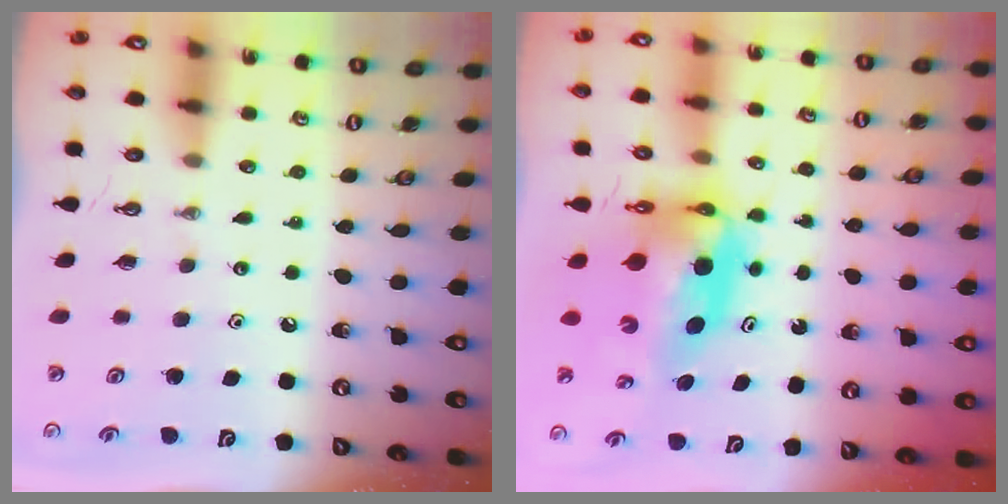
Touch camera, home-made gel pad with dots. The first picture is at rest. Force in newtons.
{"total": 8.0, "press": 8.0, "slide": 0.7}